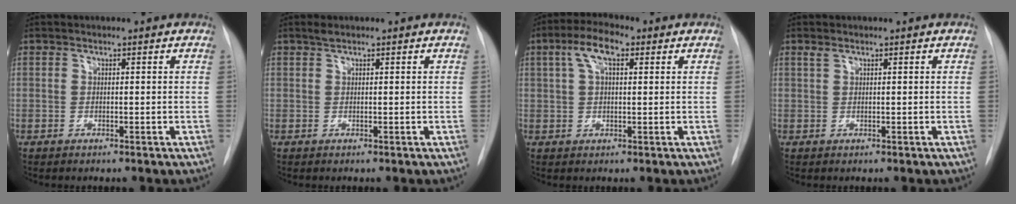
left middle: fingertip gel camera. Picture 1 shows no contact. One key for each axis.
{"total": 0.7, "fx": 0.6, "fy": 0.0, "fz": 0.4, "tx": -0.013, "ty": 0.006, "tz": 0.014}
{"total": 5.7, "fx": 2.6, "fy": 1.9, "fz": 4.7, "tx": -0.096, "ty": 0.019, "tz": 0.047}
{"total": 0.8, "fx": 0.6, "fy": 0.2, "fz": 0.5, "tx": -0.015, "ty": 0.011, "tz": 0.014}